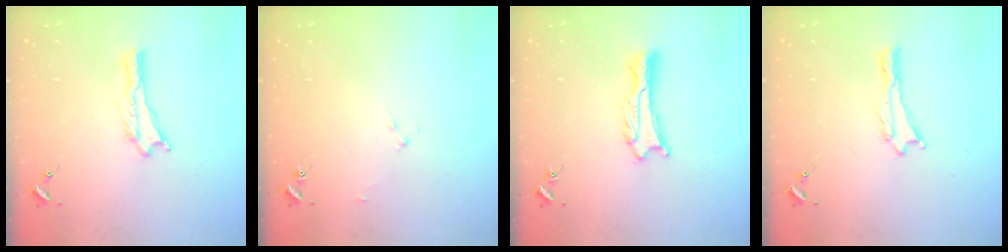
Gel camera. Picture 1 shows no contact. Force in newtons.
{"total": 1.6, "press": 1.6, "slide": 0.2}
{"total": 1.2, "press": 1.2, "slide": 0.1}
{"total": 0.0}